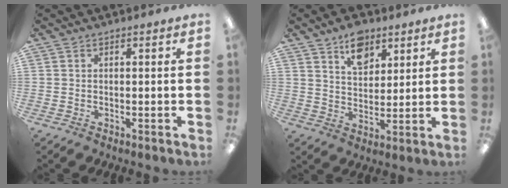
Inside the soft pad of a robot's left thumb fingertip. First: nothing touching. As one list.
[{"total": 9.2, "force": [6.1, 5.5, 4.1], "torque": [-0.051, -0.026, 0.108]}]